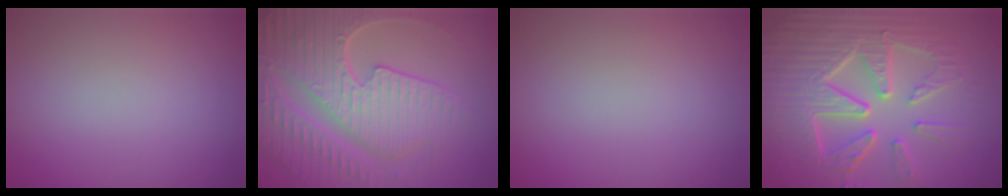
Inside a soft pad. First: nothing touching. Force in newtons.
{"total": 8.9, "press": 6.2, "slide": 6.5}
{"total": 0.0}
{"total": 10.1, "press": 6.8, "slide": 7.5}